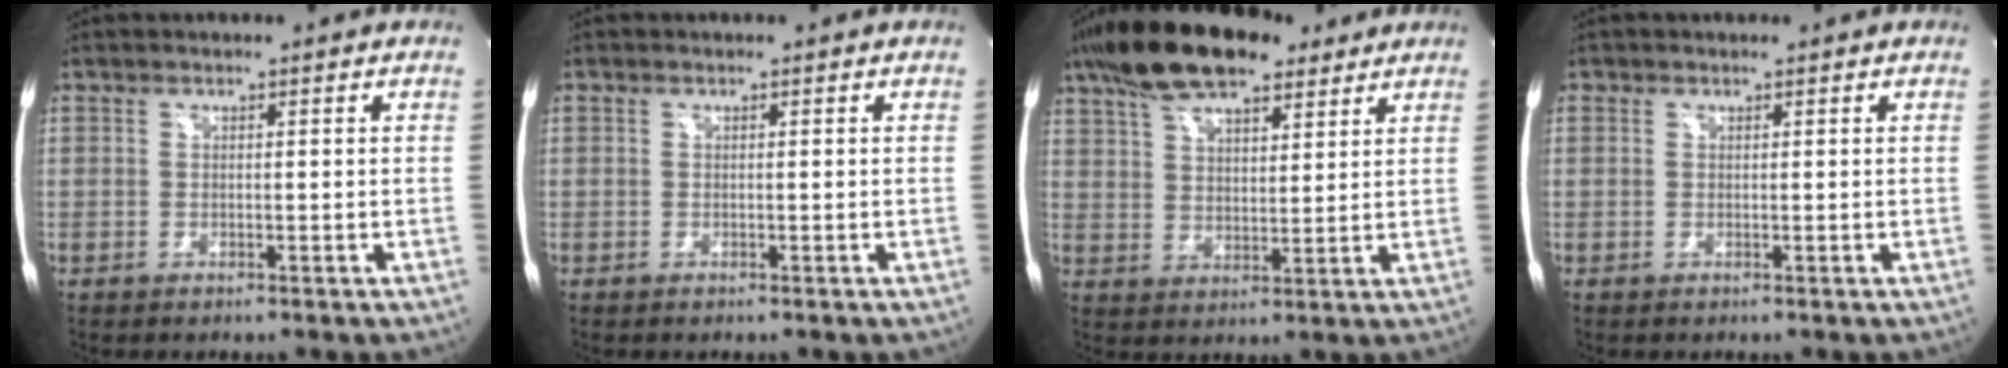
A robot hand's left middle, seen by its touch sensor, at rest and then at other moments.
{"total": 0.0}
{"total": 16.1, "force": [11.5, 5.7, 9.7], "torque": [-0.193, 0.041, 0.199]}
{"total": 0.0}